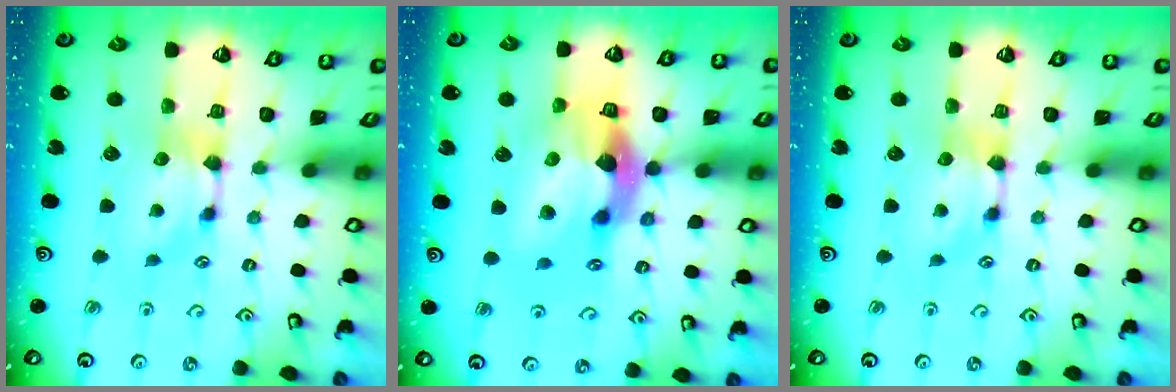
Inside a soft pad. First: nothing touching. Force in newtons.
{"total": 9.5, "press": 9.2, "slide": 2.5}
{"total": 0.0}